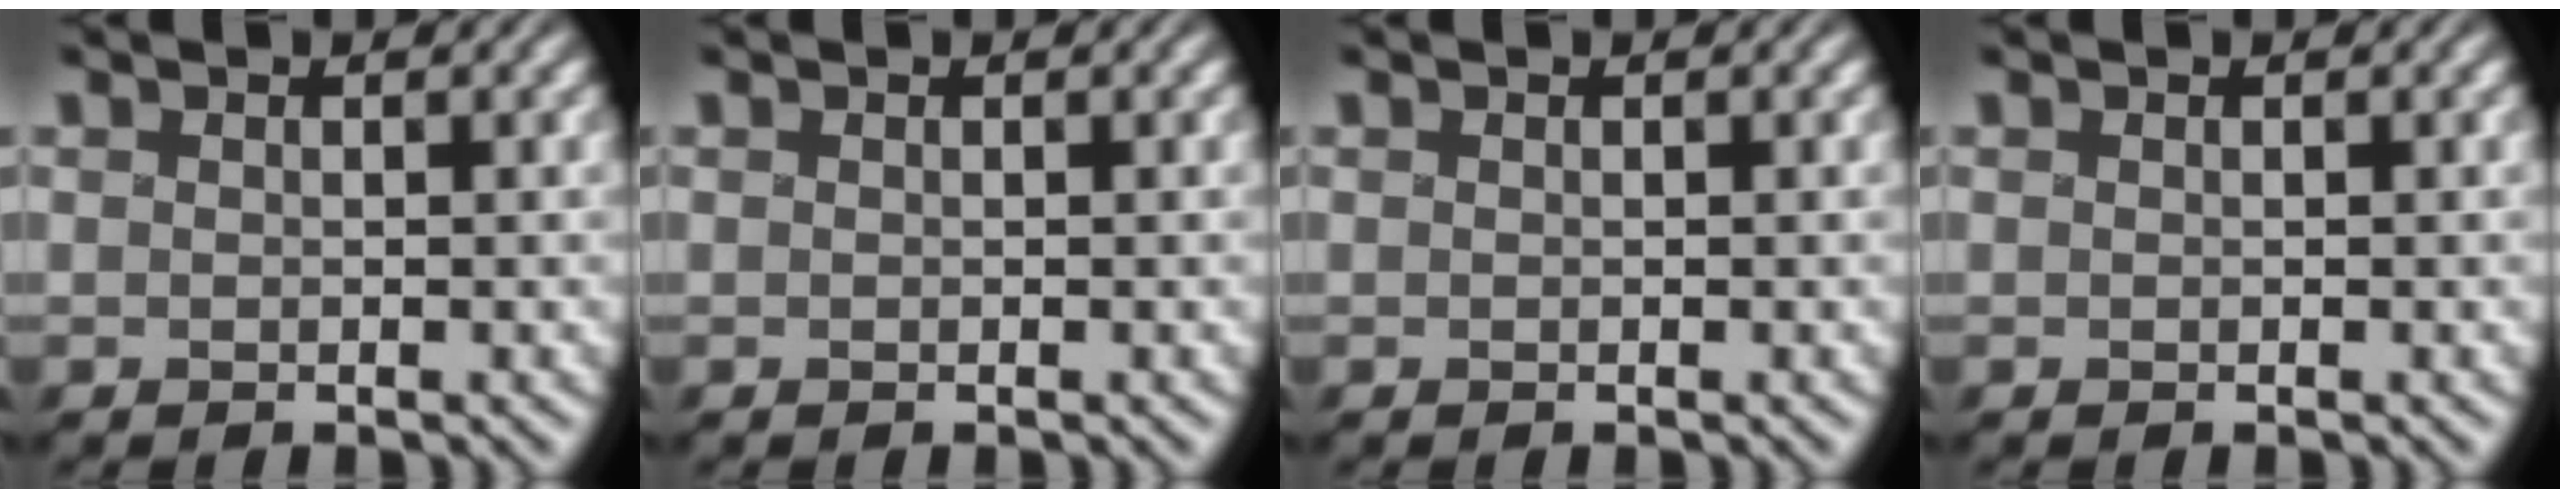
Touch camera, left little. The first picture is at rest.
{"total": 0.0}
{"total": 0.0}
{"total": 0.0}